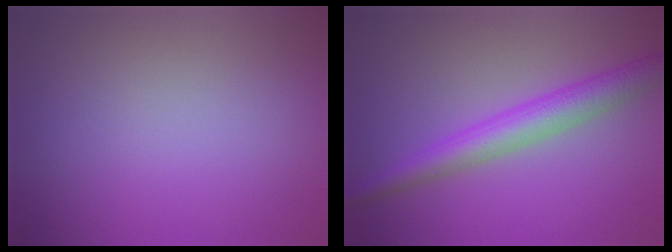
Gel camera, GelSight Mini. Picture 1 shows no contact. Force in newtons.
{"total": 4.2, "press": 4.2, "slide": 0.1}